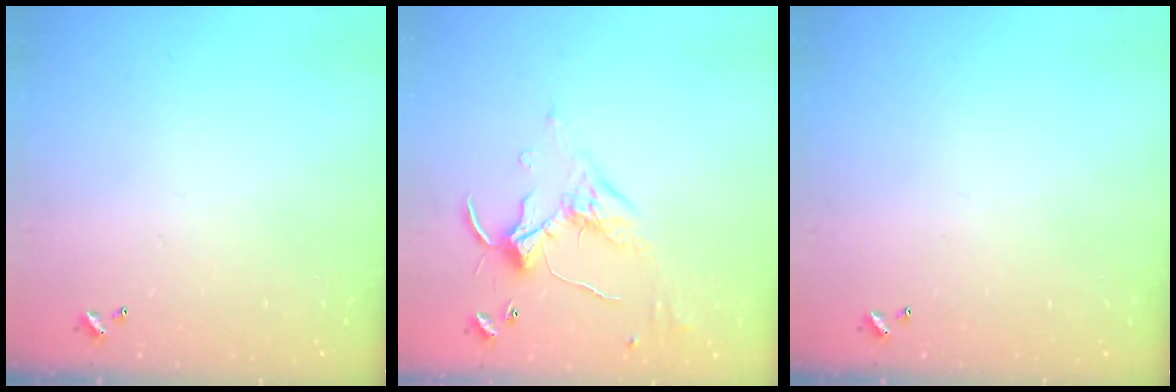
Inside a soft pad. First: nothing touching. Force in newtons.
{"total": 1.2, "press": 0.8, "slide": 0.8}
{"total": 0.0}